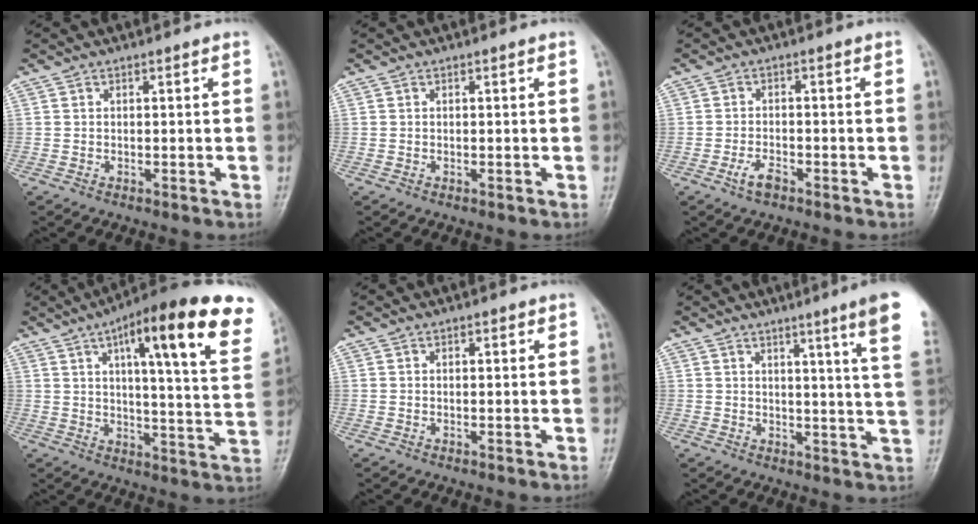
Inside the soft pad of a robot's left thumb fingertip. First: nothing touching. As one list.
[{"total": 0.0}, {"total": 3.0, "force": [-1.9, 1.4, 1.8], "torque": [-0.038, 0.012, -0.037]}, {"total": 24.6, "force": [12.1, 5.7, 20.6], "torque": [-0.270, -0.021, 0.161]}, {"total": 0.6, "force": [0.3, 0.4, 0.3], "torque": [0.001, 0.000, 0.002]}, {"total": 11.5, "force": [6.7, -0.7, 9.3], "torque": [-0.119, -0.033, 0.070]}]